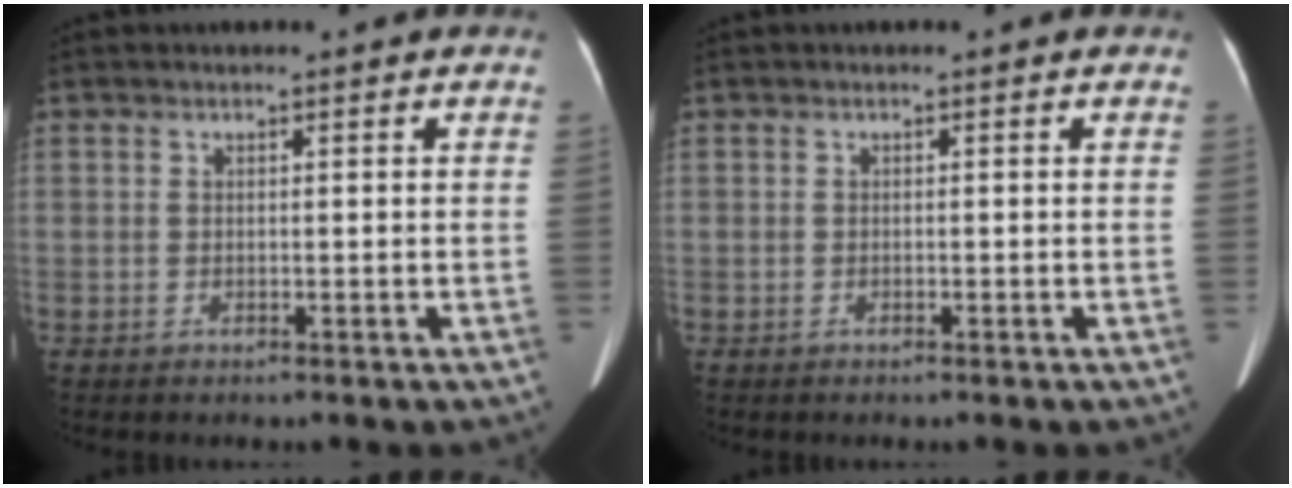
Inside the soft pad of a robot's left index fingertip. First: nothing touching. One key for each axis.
{"total": 0.0}